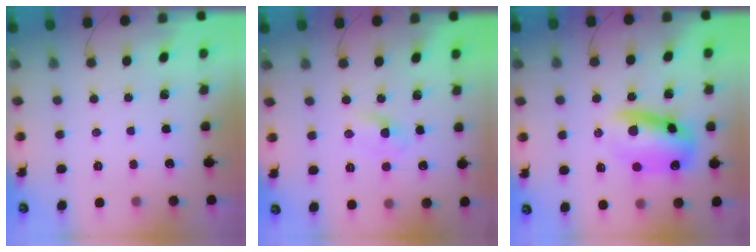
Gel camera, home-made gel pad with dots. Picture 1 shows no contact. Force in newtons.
{"total": 2.4, "press": 2.2, "slide": 1.0}
{"total": 13.4, "press": 13.1, "slide": 2.9}